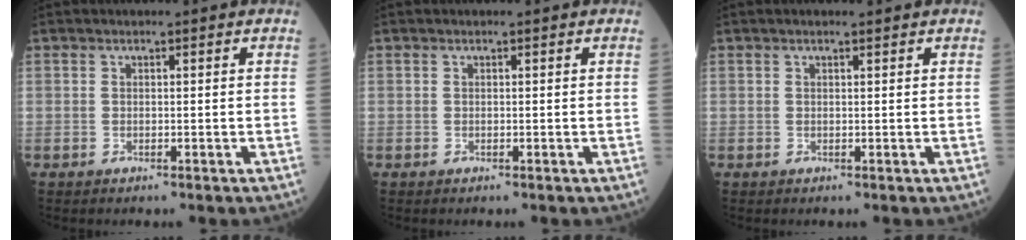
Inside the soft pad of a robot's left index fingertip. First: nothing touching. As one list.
[{"total": 0.0}, {"total": 1.1, "force": [0.9, 0.1, 0.7], "torque": [-0.013, 0.005, 0.015]}]